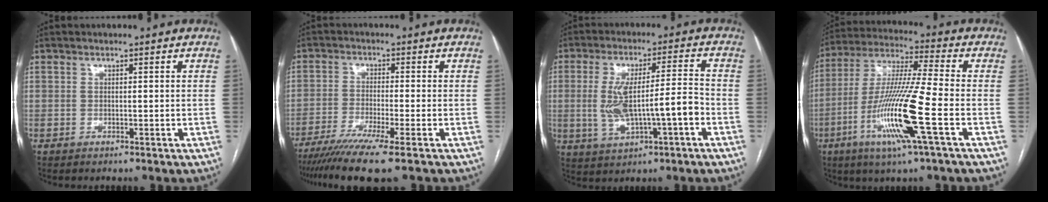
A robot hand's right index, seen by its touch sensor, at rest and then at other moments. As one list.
[{"total": 9.8, "force": [-7.0, -0.8, 6.7], "torque": [-0.109, -0.024, -0.114]}, {"total": 10.9, "force": [-2.1, 2.0, 10.5], "torque": [-0.201, 0.019, -0.027]}, {"total": 16.3, "force": [-5.6, -0.5, 15.3], "torque": [-0.312, -0.019, -0.111]}]